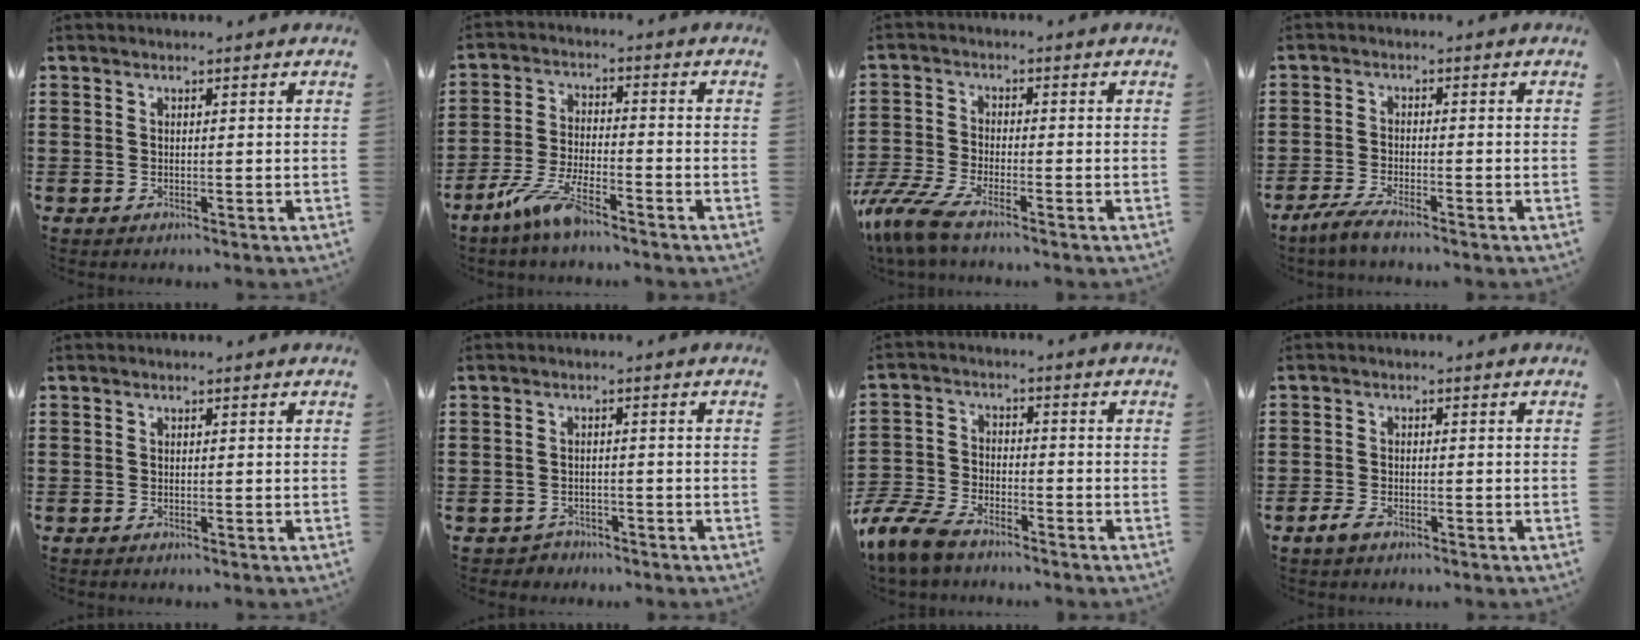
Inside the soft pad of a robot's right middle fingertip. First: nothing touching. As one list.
[{"total": 6.9, "force": [-5.1, 1.0, 4.6], "torque": [-0.105, -0.011, -0.098]}, {"total": 6.3, "force": [-5.0, 1.1, 3.6], "torque": [-0.107, -0.020, -0.107]}, {"total": 3.1, "force": [-2.7, 0.3, 1.5], "torque": [-0.041, -0.003, -0.056]}, {"total": 0.0}, {"total": 1.7, "force": [-1.5, 0.8, -0.2], "torque": [-0.004, 0.002, -0.037]}, {"total": 7.9, "force": [-7.0, 2.5, 2.9], "torque": [-0.085, 0.008, -0.143]}, {"total": 2.5, "force": [-1.7, 1.3, 1.4], "torque": [-0.040, -0.003, -0.036]}]